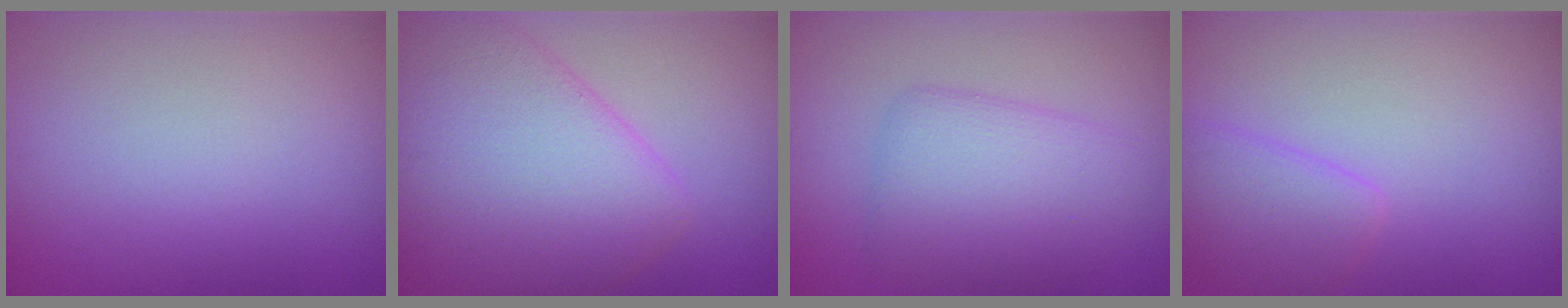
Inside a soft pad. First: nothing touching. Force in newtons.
{"total": 8.4, "press": 8.4, "slide": 0.5}
{"total": 4.5, "press": 4.5, "slide": 0.1}
{"total": 2.6, "press": 2.6, "slide": 0.2}